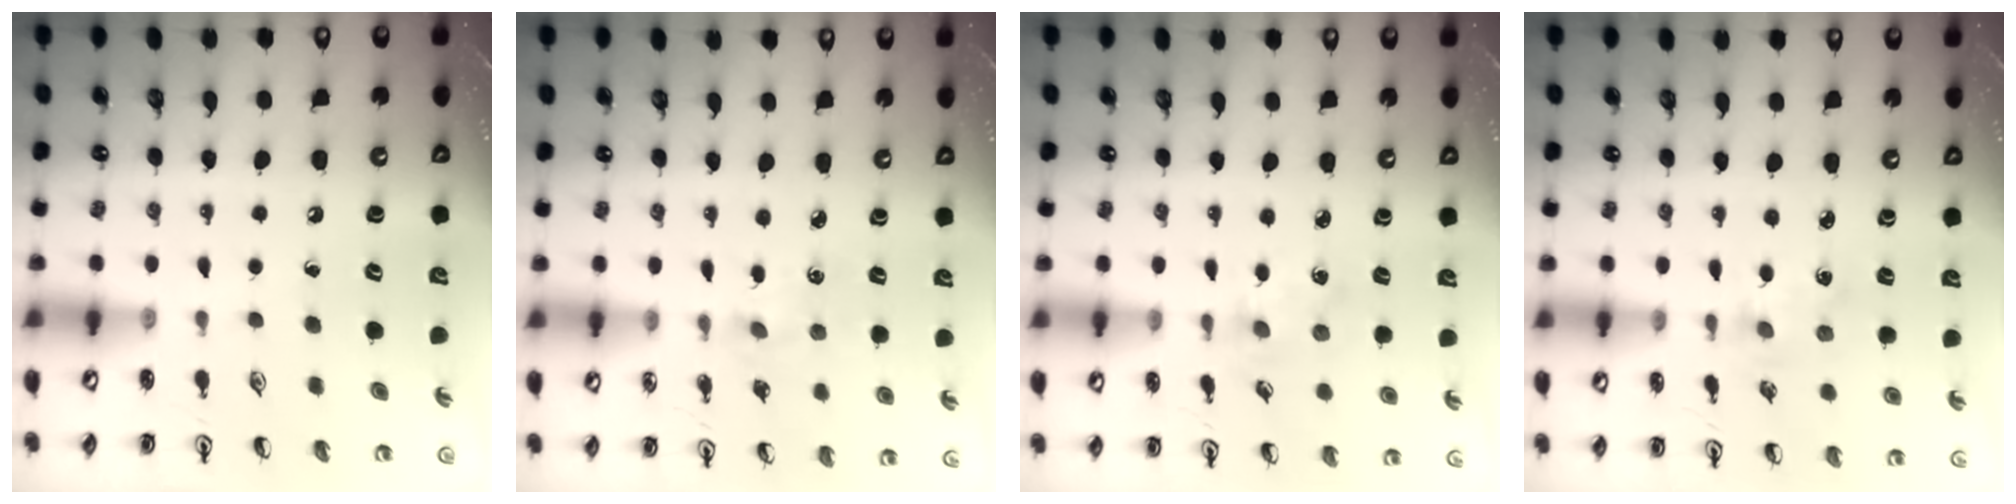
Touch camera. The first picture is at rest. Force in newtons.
{"total": 3.3, "press": 3.3, "slide": 0.5}
{"total": 2.5, "press": 2.4, "slide": 0.4}
{"total": 1.2, "press": 1.2, "slide": 0.2}